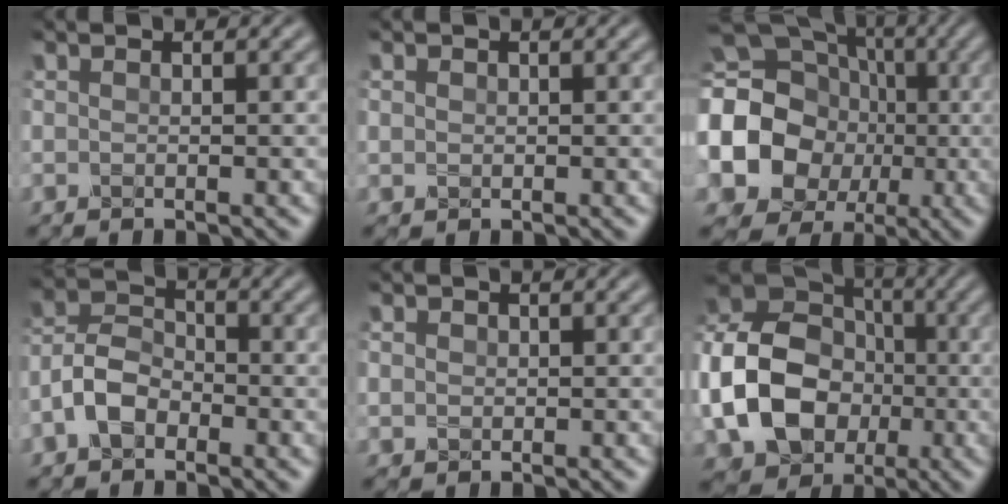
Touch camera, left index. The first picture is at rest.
{"total": 1.8, "force": [0.7, 1.5, 0.6], "torque": [0.005, 0.016, -0.006]}
{"total": 15.6, "force": [-1.1, 13.9, 7.0], "torque": [-0.154, -0.020, -0.043]}
{"total": 4.0, "force": [-2.0, 2.5, 2.4], "torque": [-0.051, 0.012, -0.048]}
{"total": 2.5, "force": [0.9, 2.1, 0.9], "torque": [0.003, 0.023, -0.008]}
{"total": 11.8, "force": [-2.1, 9.1, 7.2], "torque": [-0.140, 0.002, -0.046]}